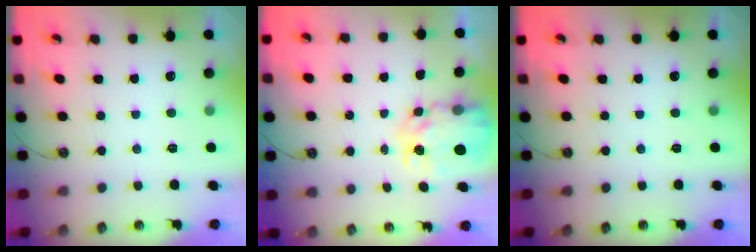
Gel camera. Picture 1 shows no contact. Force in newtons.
{"total": 7.6, "press": 7.6, "slide": 0.6}
{"total": 0.0}